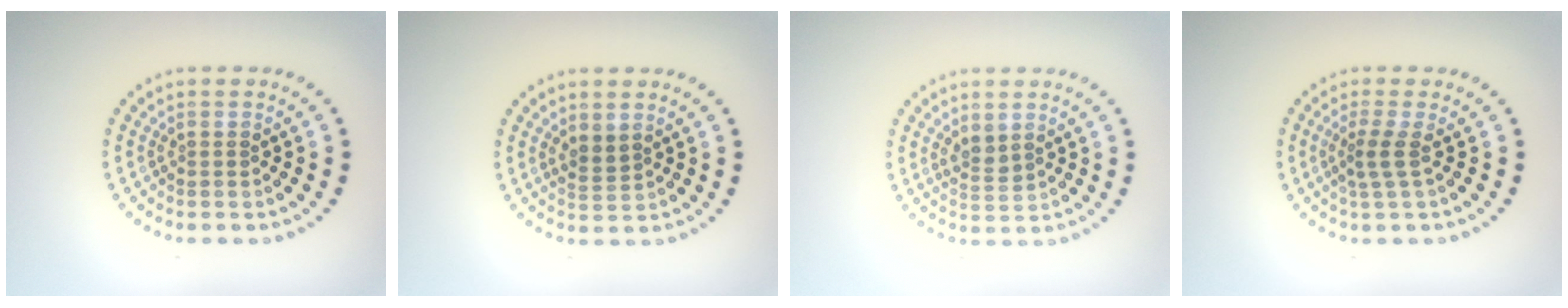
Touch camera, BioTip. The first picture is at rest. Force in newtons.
{"total": 1.4, "press": 1.2, "slide": 0.8}
{"total": 1.5, "press": 1.2, "slide": 0.8}
{"total": 1.9, "press": 1.2, "slide": 1.5}